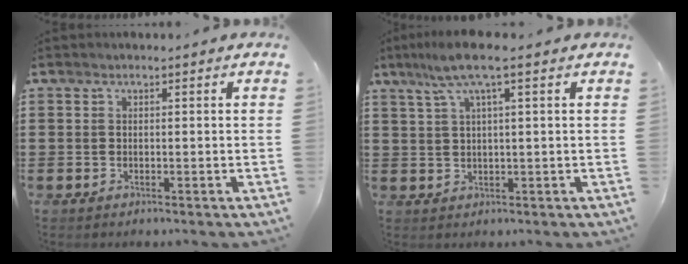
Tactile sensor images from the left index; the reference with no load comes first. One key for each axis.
{"total": 6.2, "fx": 2.7, "fy": 0.5, "fz": 5.5, "tx": -0.119, "ty": 0.004, "tz": 0.044}